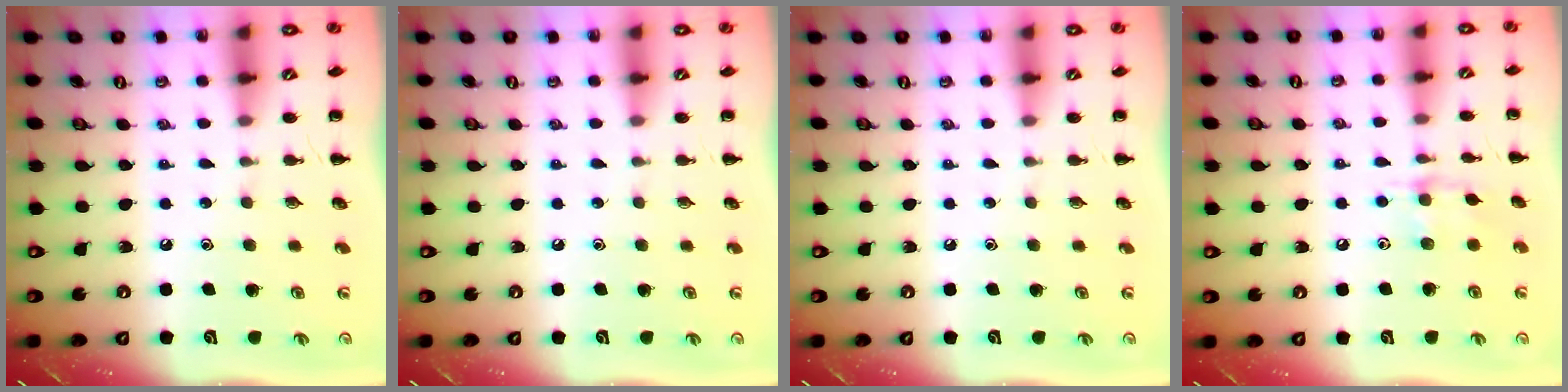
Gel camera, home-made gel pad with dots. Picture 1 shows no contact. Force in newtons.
{"total": 0.0}
{"total": 0.0}
{"total": 7.7, "press": 7.7, "slide": 0.6}